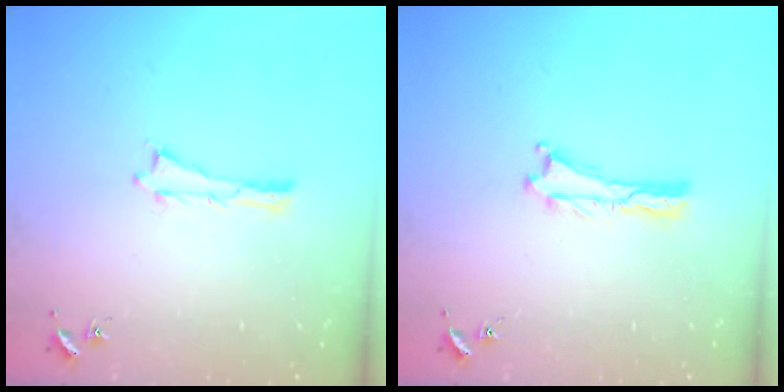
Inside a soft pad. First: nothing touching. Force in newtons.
{"total": 0.0}